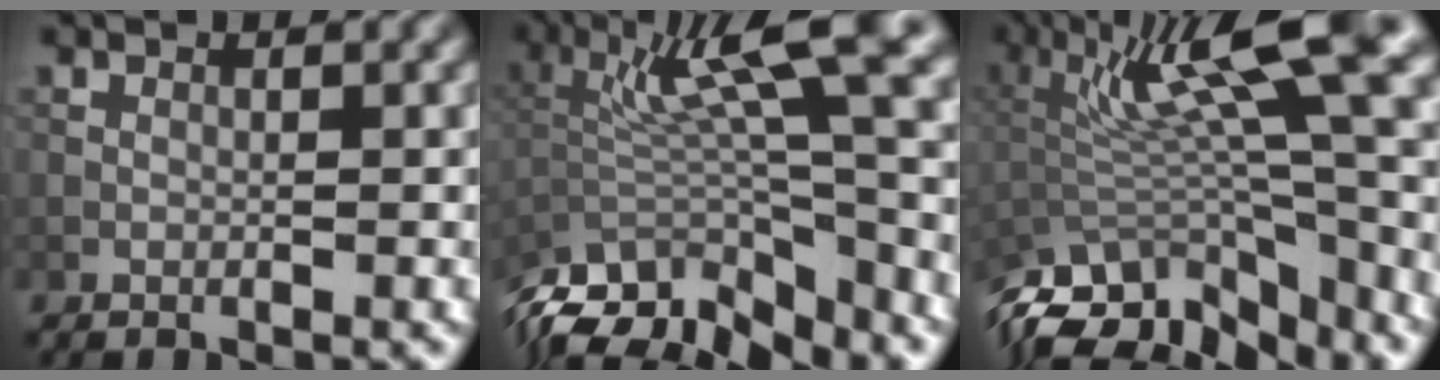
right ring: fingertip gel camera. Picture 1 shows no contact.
{"total": 11.3, "force": [-2.5, 3.8, 10.4], "torque": [-0.191, 0.002, -0.029]}
{"total": 12.9, "force": [-0.4, 4.9, 11.9], "torque": [-0.221, 0.007, 0.011]}